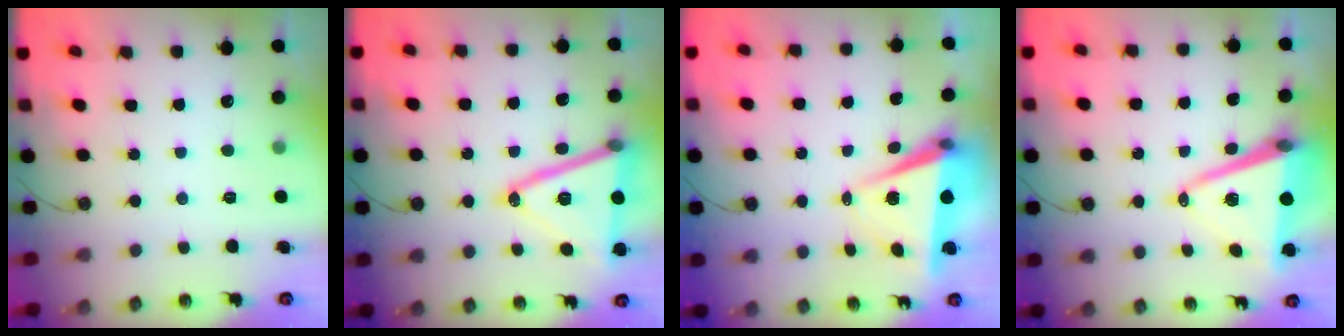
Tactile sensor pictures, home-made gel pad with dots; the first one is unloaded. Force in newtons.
{"total": 19.7, "press": 19.3, "slide": 4.0}
{"total": 6.4, "press": 4.6, "slide": 4.4}
{"total": 12.3, "press": 11.5, "slide": 4.4}